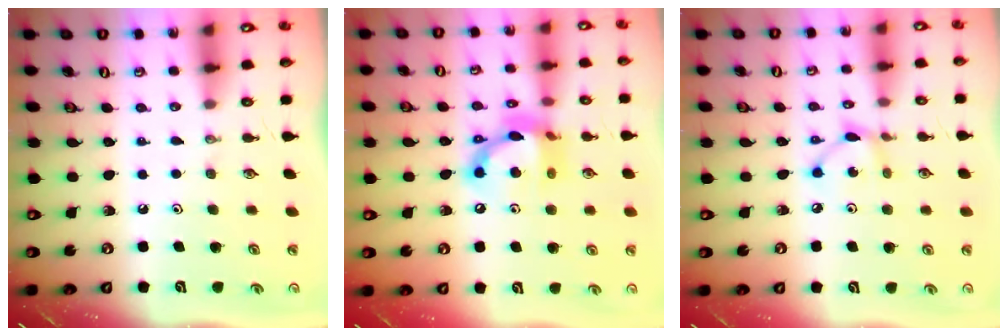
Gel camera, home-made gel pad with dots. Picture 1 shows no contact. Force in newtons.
{"total": 14.0, "press": 13.9, "slide": 1.3}
{"total": 5.1, "press": 5.1, "slide": 0.1}